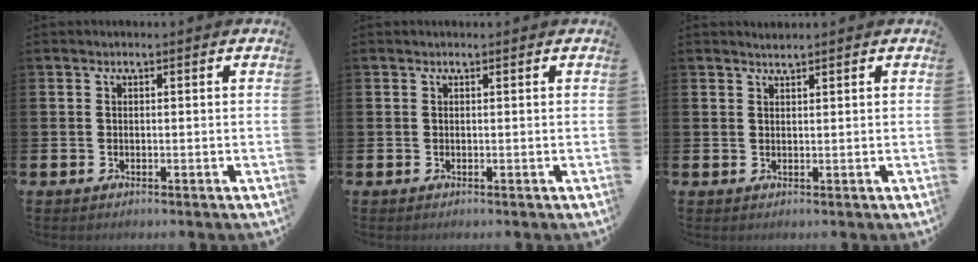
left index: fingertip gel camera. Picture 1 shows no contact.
{"total": 0.0}
{"total": 1.1, "force": [1.1, -0.1, 0.1], "torque": [-0.002, -0.001, 0.021]}